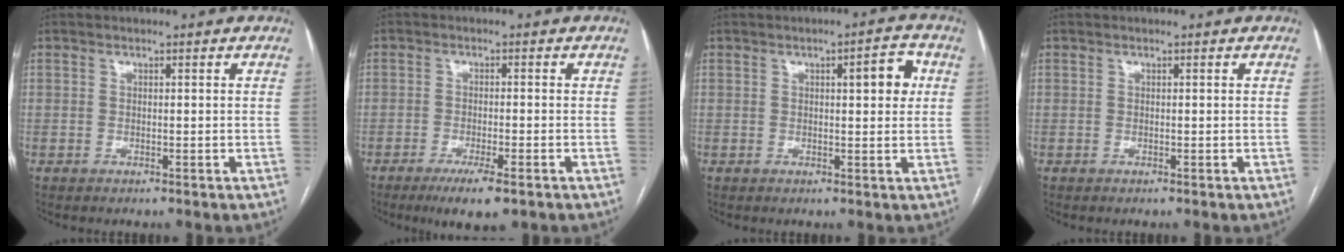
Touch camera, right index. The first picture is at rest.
{"total": 5.8, "force": [-3.6, 1.0, 4.4], "torque": [-0.074, -0.012, -0.055]}
{"total": 4.6, "force": [1.2, 1.1, 4.3], "torque": [-0.057, 0.009, 0.013]}
{"total": 0.0}